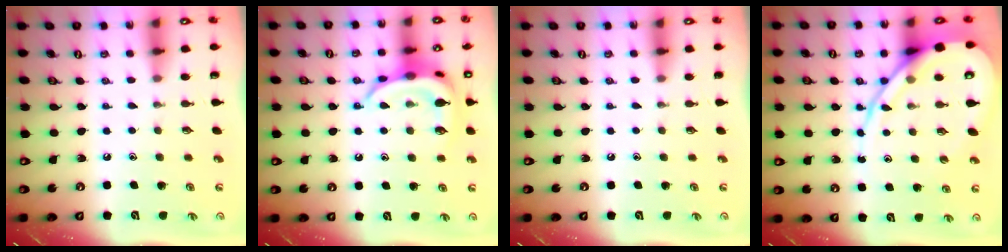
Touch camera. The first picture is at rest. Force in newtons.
{"total": 15.3, "press": 15.3, "slide": 0.7}
{"total": 0.0}
{"total": 13.1, "press": 13.1, "slide": 1.2}